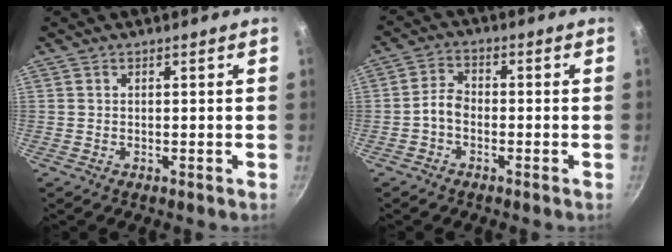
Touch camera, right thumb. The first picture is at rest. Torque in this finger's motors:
{"motor_torque": [0.72, 1.08, 0.94, -0.74, 0.04]}